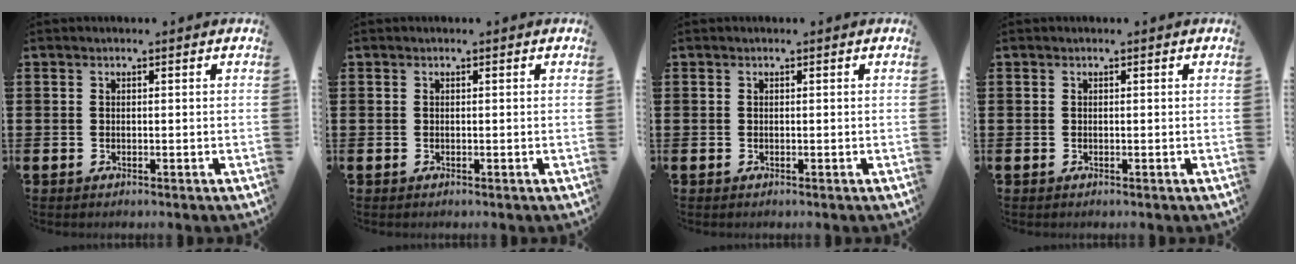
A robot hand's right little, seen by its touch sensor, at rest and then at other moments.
{"total": 0.0}
{"total": 0.0}
{"total": 0.0}